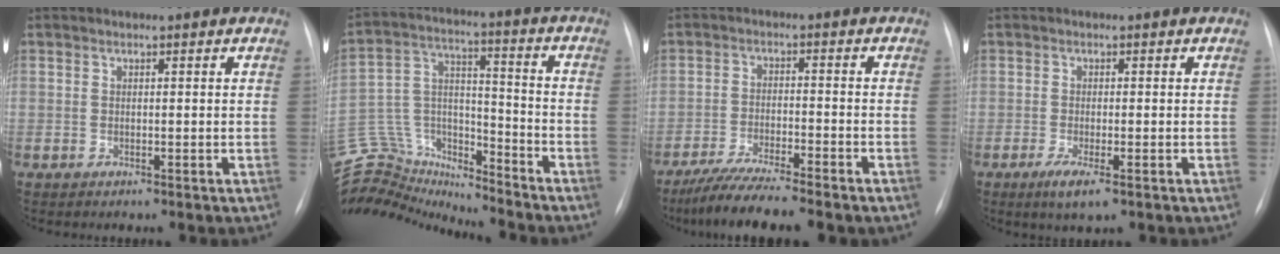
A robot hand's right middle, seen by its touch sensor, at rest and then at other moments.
{"total": 20.3, "force": [-19.2, 5.4, 4.0], "torque": [-0.113, 0.052, -0.318]}
{"total": 9.2, "force": [-7.6, 0.1, 5.2], "torque": [-0.090, -0.026, -0.127]}
{"total": 3.6, "force": [-1.8, 0.5, 3.0], "torque": [-0.057, -0.011, -0.031]}